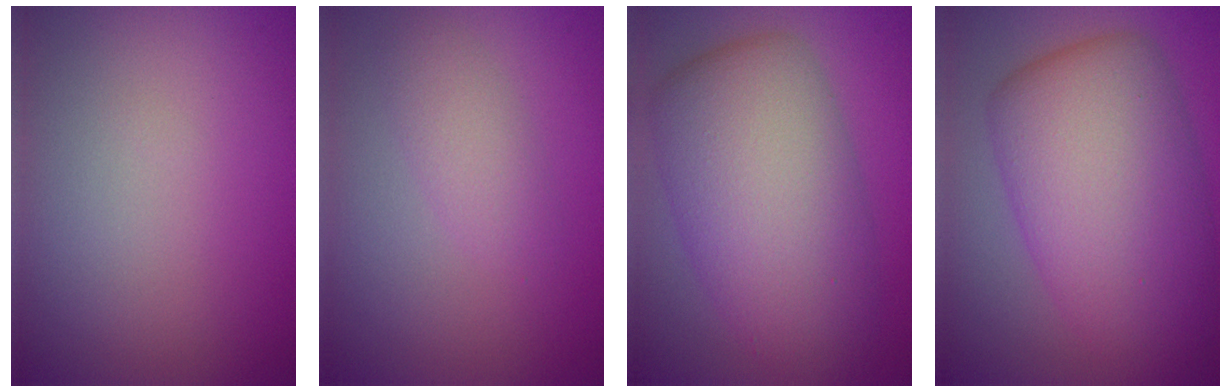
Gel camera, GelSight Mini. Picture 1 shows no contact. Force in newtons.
{"total": 2.2, "press": 2.2, "slide": 0.0}
{"total": 10.3, "press": 10.3, "slide": 0.2}
{"total": 10.9, "press": 10.9, "slide": 0.1}